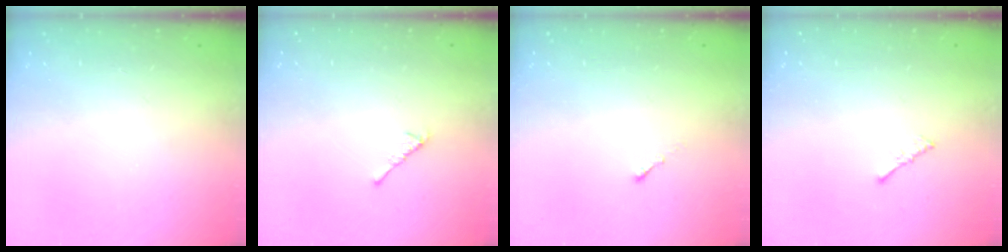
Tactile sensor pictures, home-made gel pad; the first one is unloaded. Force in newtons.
{"total": 2.9, "press": 2.8, "slide": 0.7}
{"total": 0.0}
{"total": 0.7, "press": 0.6, "slide": 0.3}